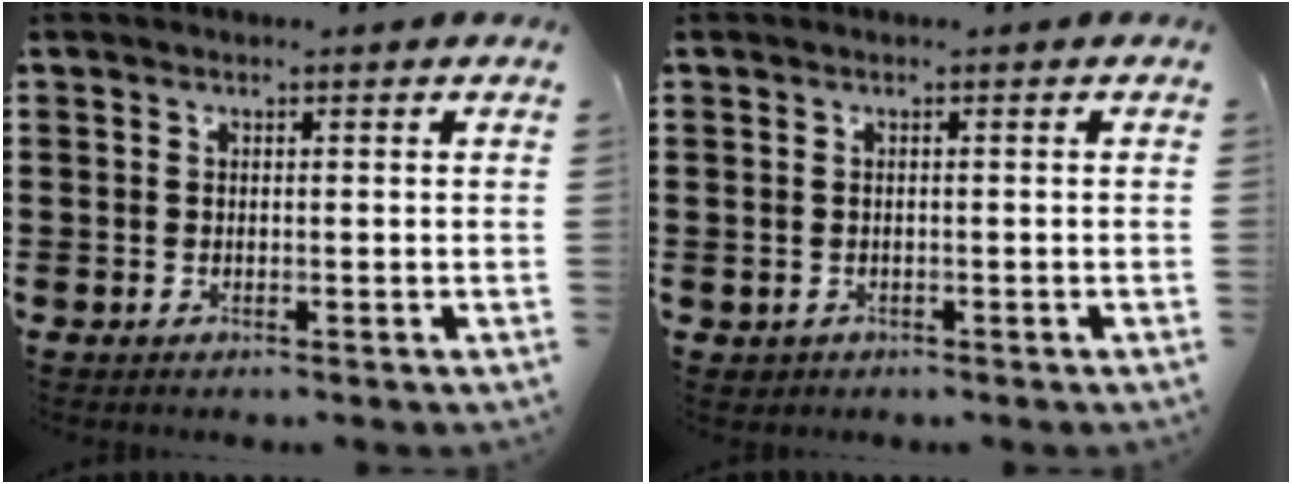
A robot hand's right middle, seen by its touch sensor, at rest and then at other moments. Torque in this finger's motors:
{"motor_torque": [0.06, -0.06, 0.00, 0.00]}